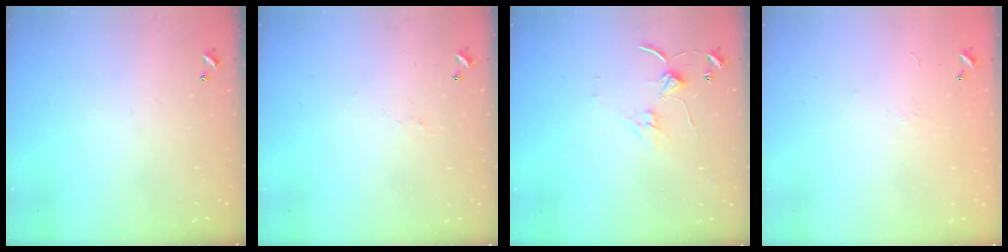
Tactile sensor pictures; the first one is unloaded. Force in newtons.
{"total": 1.6, "press": 1.5, "slide": 0.5}
{"total": 1.4, "press": 1.3, "slide": 0.2}
{"total": 6.4, "press": 6.3, "slide": 0.9}